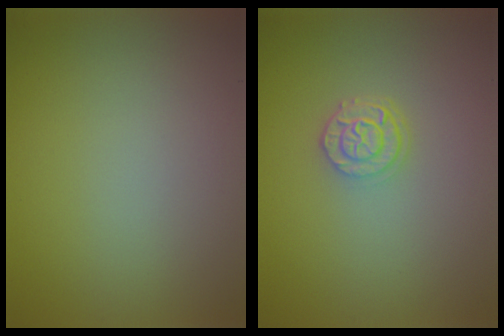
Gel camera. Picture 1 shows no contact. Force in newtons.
{"total": 2.4, "press": 1.9, "slide": 1.4}